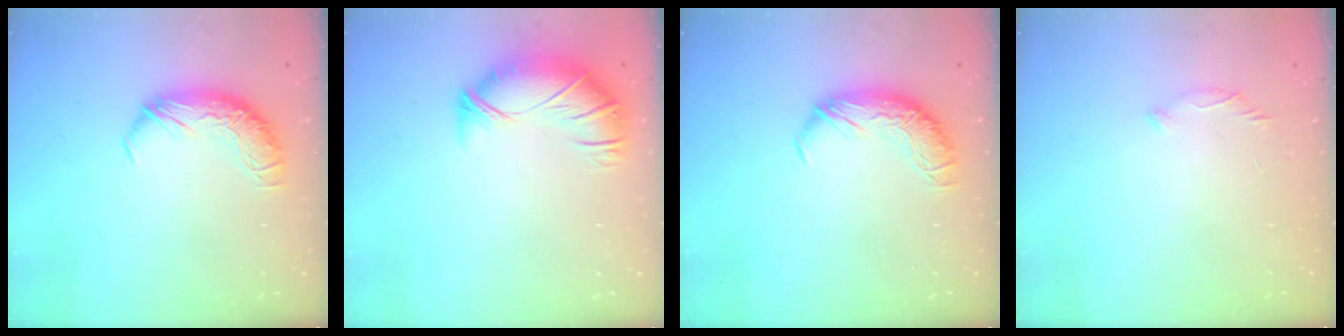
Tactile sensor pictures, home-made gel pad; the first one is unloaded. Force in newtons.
{"total": 3.0, "press": 1.9, "slide": 2.3}
{"total": 0.0}
{"total": 7.4, "press": 7.4, "slide": 0.9}